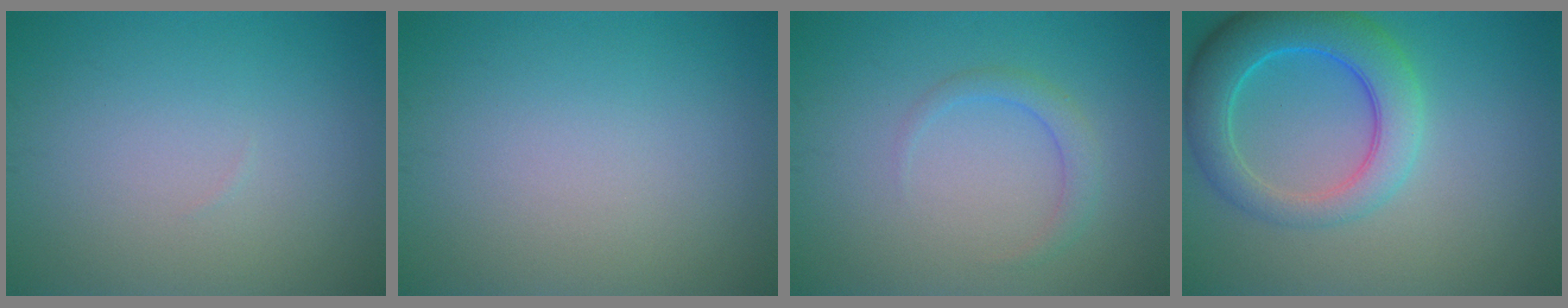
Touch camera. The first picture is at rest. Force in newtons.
{"total": 0.0}
{"total": 1.7, "press": 1.7, "slide": 0.1}
{"total": 6.6, "press": 6.6, "slide": 0.3}